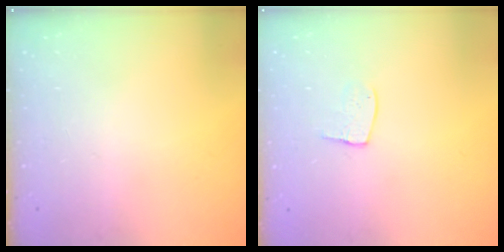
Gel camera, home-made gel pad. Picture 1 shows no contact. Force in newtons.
{"total": 7.5, "press": 7.5, "slide": 0.4}